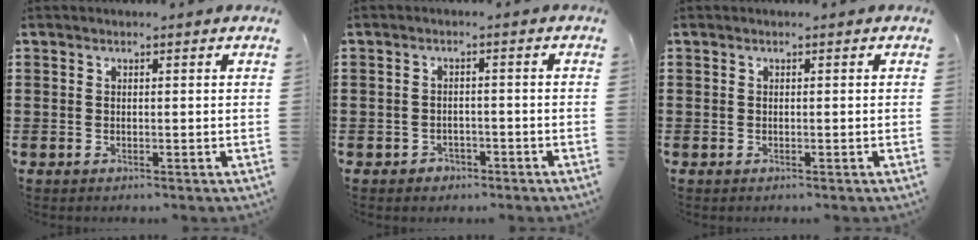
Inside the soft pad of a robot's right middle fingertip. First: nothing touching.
{"total": 1.6, "force": [-1.4, 0.8, 0.1], "torque": [-0.010, -0.001, -0.031]}
{"total": 0.0}